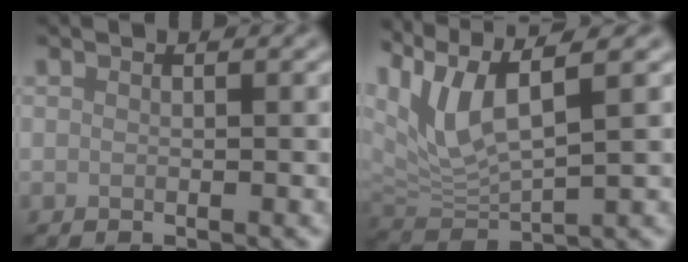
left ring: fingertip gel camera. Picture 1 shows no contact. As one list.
[{"total": 7.4, "force": [2.4, 2.7, 6.5], "torque": [-0.152, 0.004, 0.044]}]